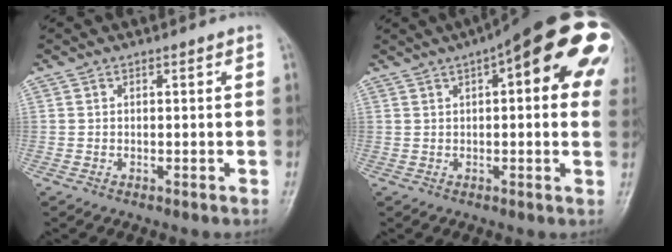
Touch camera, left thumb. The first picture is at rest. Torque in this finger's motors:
{"motor_torque": [2.38, 2.40, 1.39, -1.38, 0.30]}